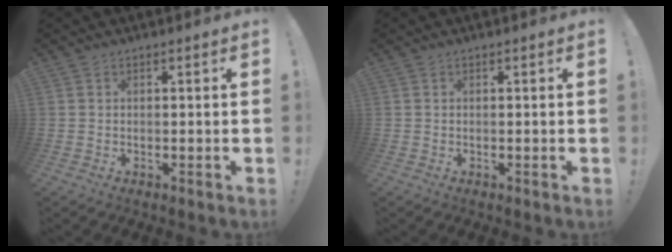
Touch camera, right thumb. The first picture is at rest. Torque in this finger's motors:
{"motor_torque": [0.00, 0.00, -0.05, 0.05, 0.00]}